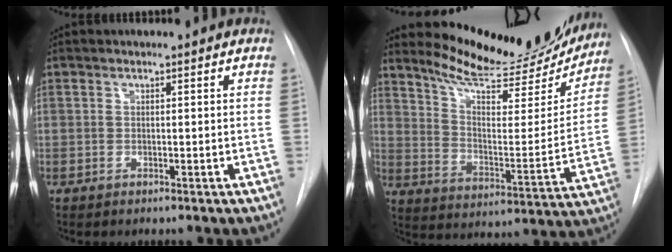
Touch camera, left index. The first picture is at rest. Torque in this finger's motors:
{"motor_torque": [1.02, -1.12, 0.21, 0.05]}